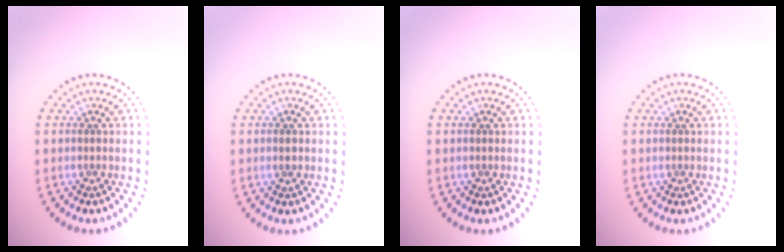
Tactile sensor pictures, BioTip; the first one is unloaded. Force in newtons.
{"total": 1.0, "press": 1.0, "slide": 0.2}
{"total": 0.0}
{"total": 0.0}